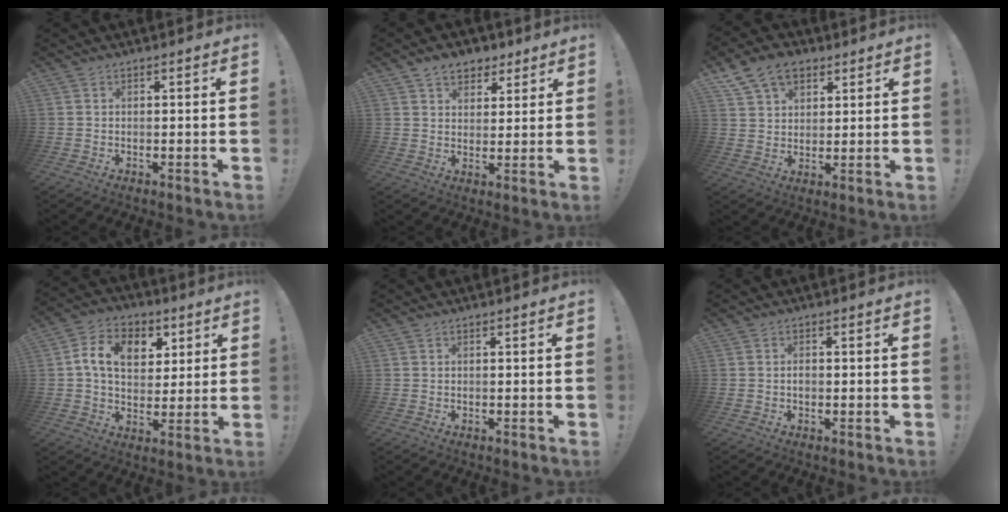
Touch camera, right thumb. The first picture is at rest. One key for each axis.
{"total": 7.4, "fx": 4.7, "fy": 5.2, "fz": 2.5, "tx": -0.036, "ty": -0.021, "tz": 0.090}
{"total": 10.8, "fx": 6.2, "fy": 7.4, "fz": 4.9, "tx": -0.082, "ty": -0.022, "tz": 0.121}
{"total": 12.7, "fx": 4.1, "fy": 9.3, "fz": 7.6, "tx": -0.118, "ty": 0.000, "tz": 0.079}
{"total": 0.0}
{"total": 1.1, "fx": -0.6, "fy": 0.7, "fz": 0.6, "tx": -0.010, "ty": 0.002, "tz": -0.012}